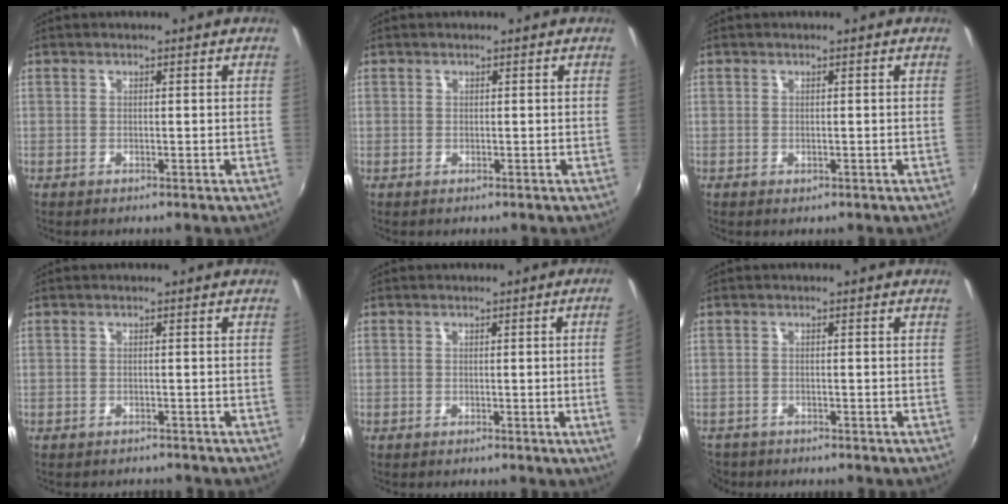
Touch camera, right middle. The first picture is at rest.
{"total": 0.0}
{"total": 0.0}
{"total": 2.8, "force": [-2.6, 0.8, 0.7], "torque": [-0.020, -0.013, -0.036]}
{"total": 3.8, "force": [-0.1, -1.8, 3.3], "torque": [-0.053, -0.011, 0.003]}
{"total": 4.7, "force": [-3.8, 2.5, 1.1], "torque": [-0.044, -0.015, -0.069]}